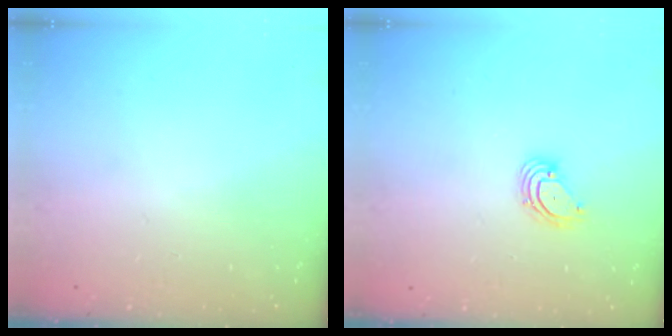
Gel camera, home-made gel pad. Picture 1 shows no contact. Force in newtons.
{"total": 3.2, "press": 3.2, "slide": 0.3}